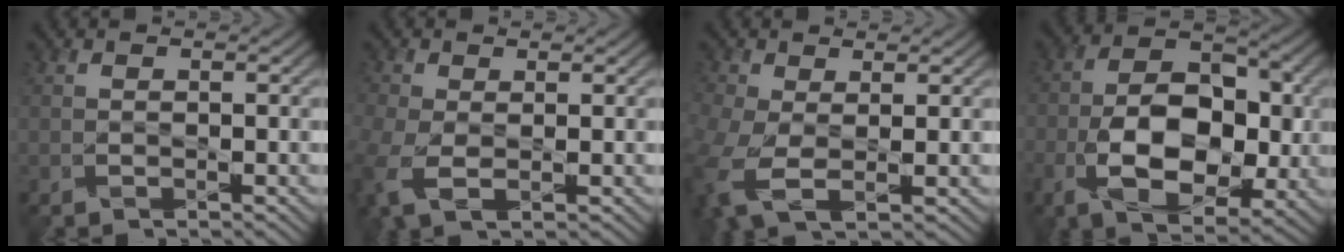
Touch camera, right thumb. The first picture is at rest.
{"total": 5.7, "force": [-1.5, 3.3, 4.3], "torque": [-0.129, -0.020, -0.032]}
{"total": 7.2, "force": [-1.5, 4.2, 5.6], "torque": [-0.154, -0.026, -0.029]}
{"total": 12.3, "force": [-2.5, 7.6, 9.4], "torque": [-0.177, -0.007, -0.046]}